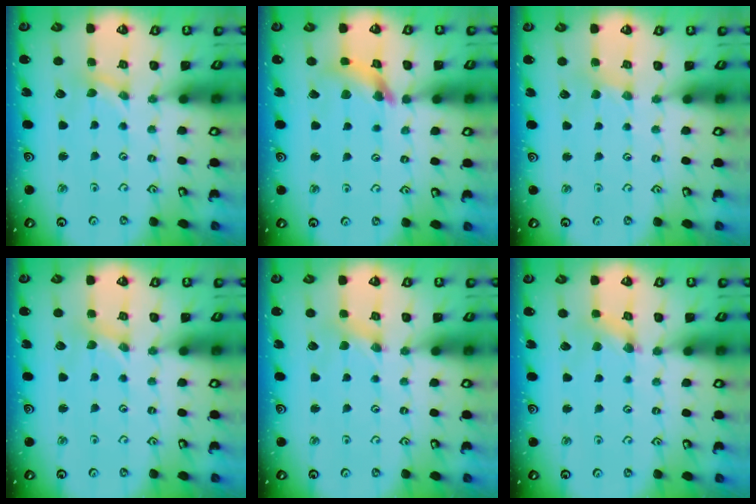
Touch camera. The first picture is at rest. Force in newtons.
{"total": 8.7, "press": 8.6, "slide": 1.0}
{"total": 1.0, "press": 0.9, "slide": 0.3}
{"total": 0.0}
{"total": 0.0}
{"total": 1.3, "press": 1.3, "slide": 0.3}